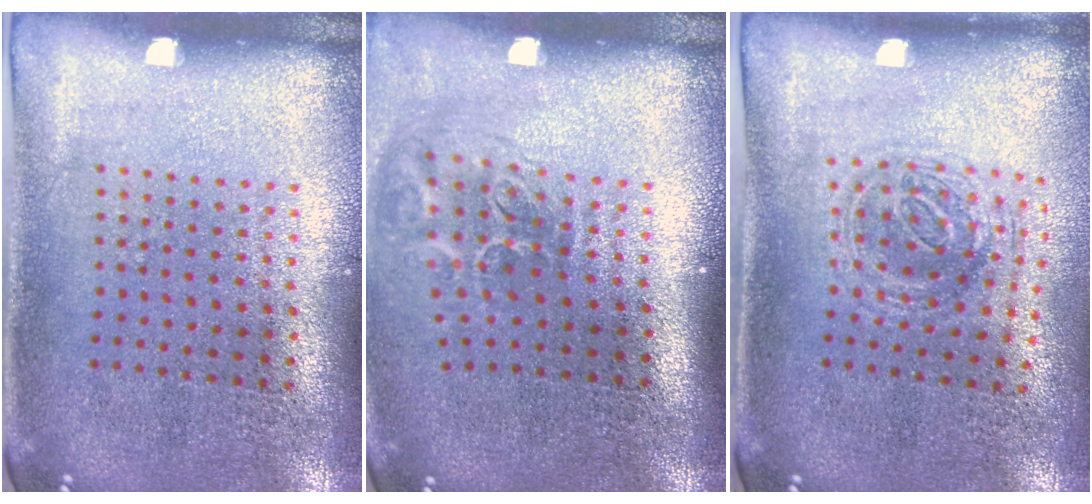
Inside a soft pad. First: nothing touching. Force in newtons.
{"total": 2.0, "press": 1.3, "slide": 1.5}
{"total": 1.0, "press": 0.9, "slide": 0.3}